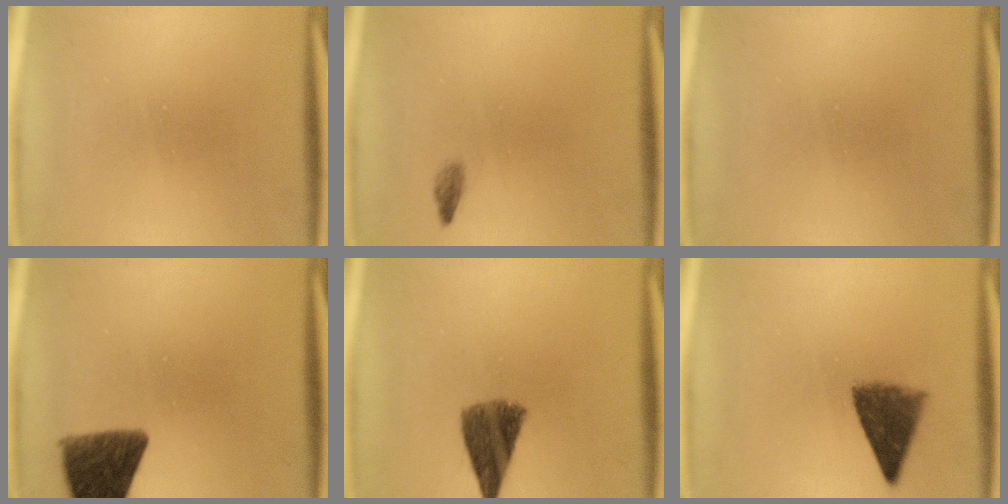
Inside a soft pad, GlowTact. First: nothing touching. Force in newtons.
{"total": 0.9}
{"total": 0.0}
{"total": 10.6}
{"total": 8.8}
{"total": 5.6}